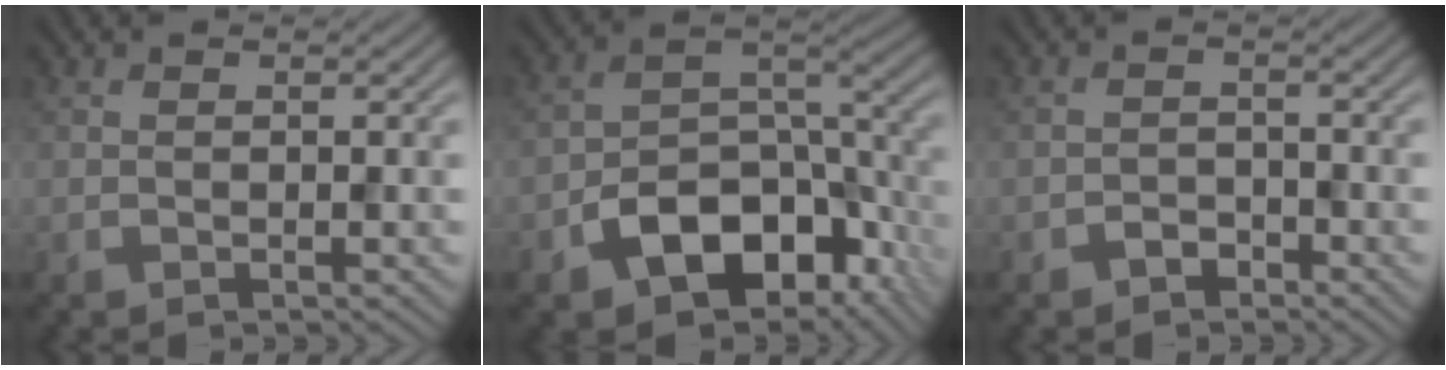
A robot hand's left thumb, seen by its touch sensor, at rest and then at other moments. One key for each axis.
{"total": 12.7, "fx": -6.5, "fy": 7.5, "fz": 7.9, "tx": -0.129, "ty": -0.025, "tz": -0.118}
{"total": 1.9, "fx": -1.5, "fy": 1.1, "fz": 0.6, "tx": -0.007, "ty": 0.003, "tz": -0.031}